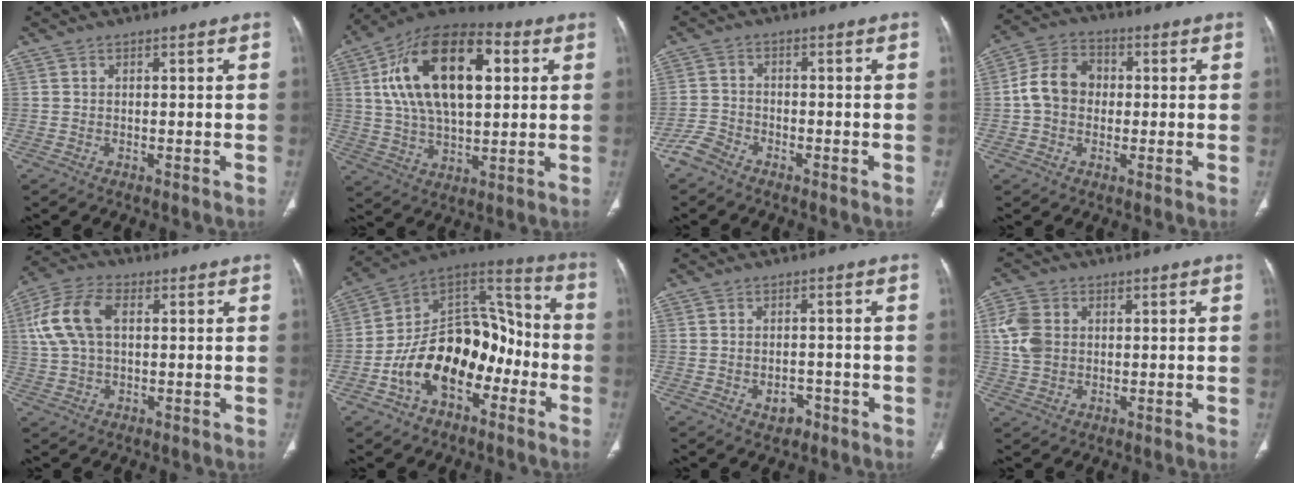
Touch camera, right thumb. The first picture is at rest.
{"total": 23.0, "force": [5.6, 12.1, 18.7], "torque": [-0.302, 0.006, 0.086]}
{"total": 3.6, "force": [-2.9, 1.7, 1.1], "torque": [-0.020, 0.009, -0.065]}
{"total": 9.0, "force": [-0.1, 7.3, 5.3], "torque": [-0.084, 0.026, -0.014]}
{"total": 10.9, "force": [2.3, 6.5, 8.5], "torque": [-0.182, 0.024, 0.041]}
{"total": 20.0, "force": [-6.9, 12.9, 13.7], "torque": [-0.182, 0.083, -0.113]}
{"total": 3.2, "force": [-1.6, 2.2, 1.6], "torque": [-0.010, 0.014, -0.017]}
{"total": 7.3, "force": [1.1, 5.8, 4.4], "torque": [-0.086, 0.004, 0.022]}